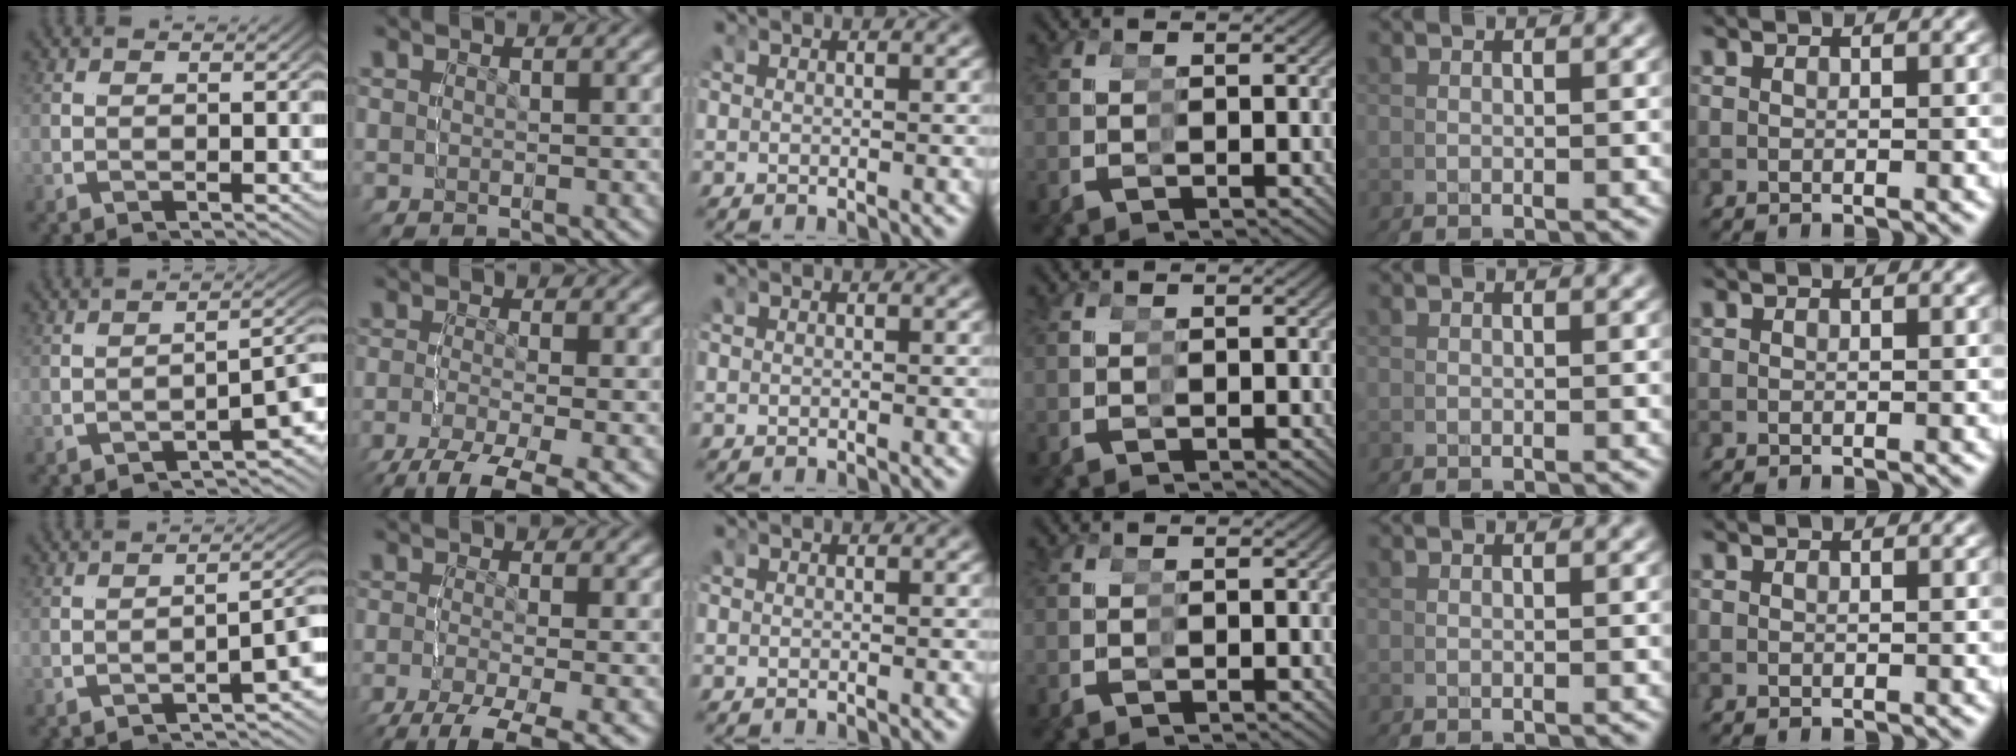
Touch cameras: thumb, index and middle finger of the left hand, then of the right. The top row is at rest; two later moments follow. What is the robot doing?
{"motion": "grasp_and_lifting", "object": "condiment"}